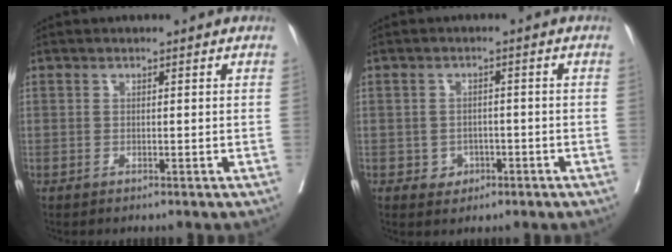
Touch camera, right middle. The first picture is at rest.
{"total": 2.7, "force": [-1.0, 2.3, 1.0], "torque": [-0.006, 0.008, -0.009]}